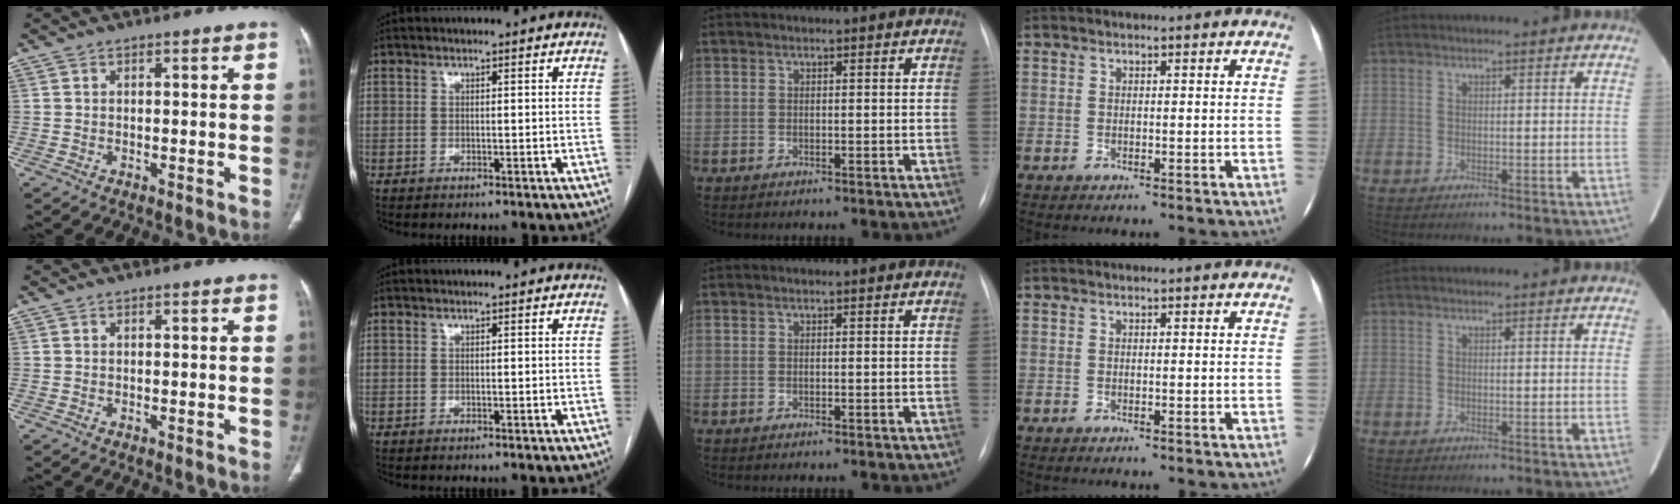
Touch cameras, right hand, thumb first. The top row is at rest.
{}